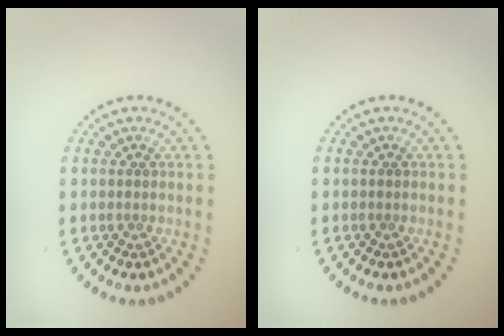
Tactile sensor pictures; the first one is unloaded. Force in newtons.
{"total": 0.0}